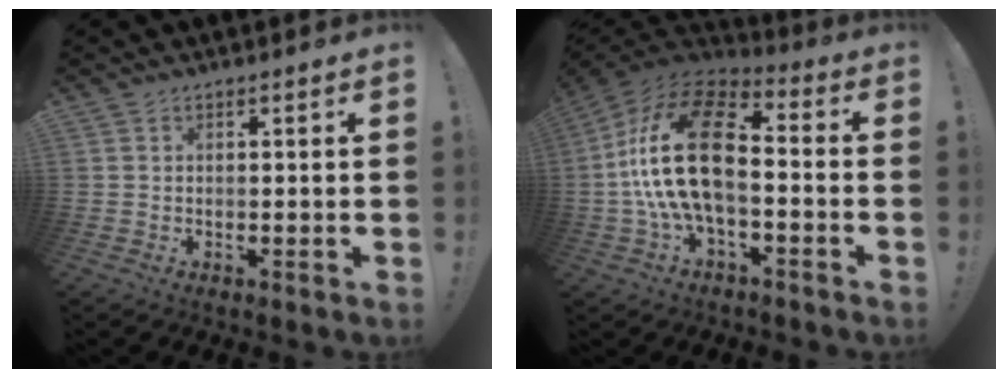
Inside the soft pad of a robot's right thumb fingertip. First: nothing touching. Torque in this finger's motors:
{"motor_torque": [1.51, 1.73, 2.09, -0.68, 0.66]}